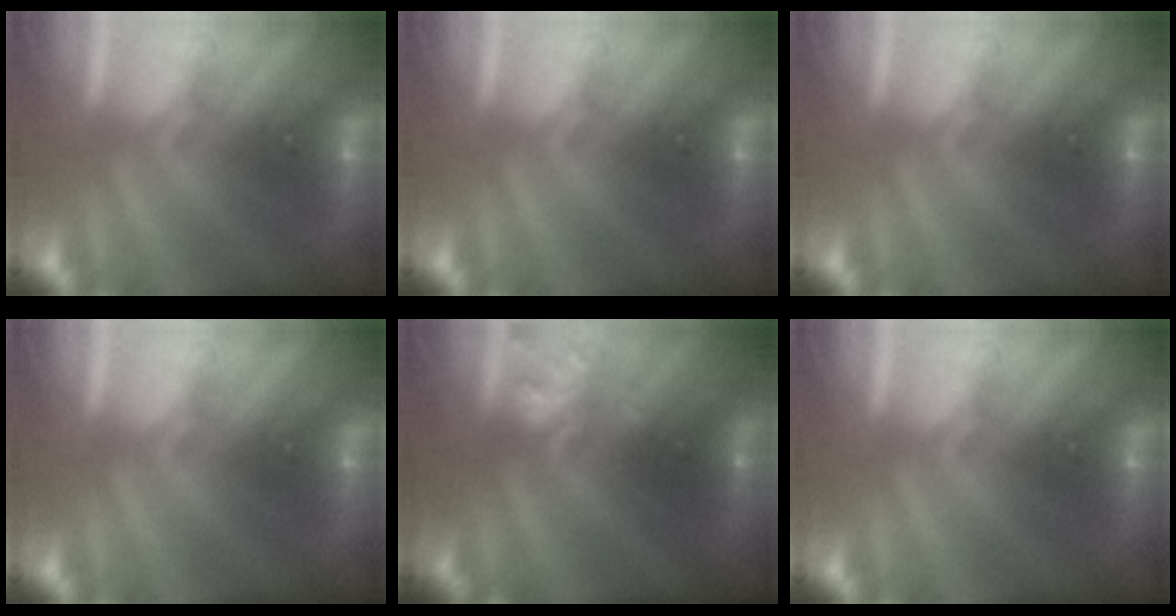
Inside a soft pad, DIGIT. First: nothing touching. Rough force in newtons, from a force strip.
{"total": 0.0}
{"total": 0.0}
{"total": 0.0}
{"total": 2.4}
{"total": 0.0}